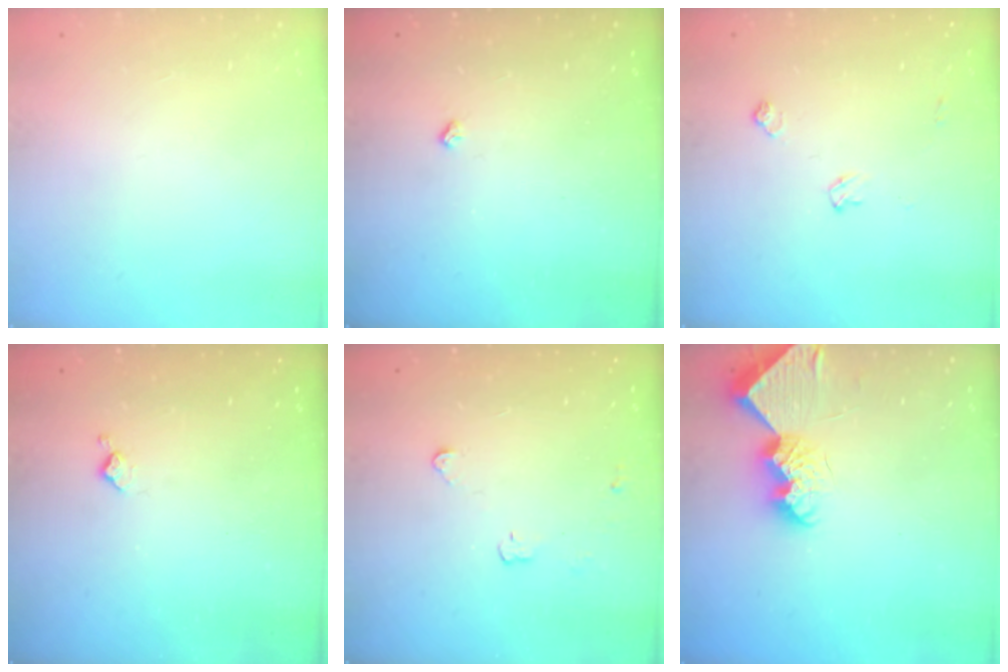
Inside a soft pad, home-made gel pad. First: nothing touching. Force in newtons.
{"total": 2.2, "press": 2.1, "slide": 0.4}
{"total": 5.2, "press": 5.1, "slide": 0.8}
{"total": 3.8, "press": 3.8, "slide": 0.7}
{"total": 2.9, "press": 2.9, "slide": 0.4}
{"total": 9.5, "press": 9.5, "slide": 0.9}